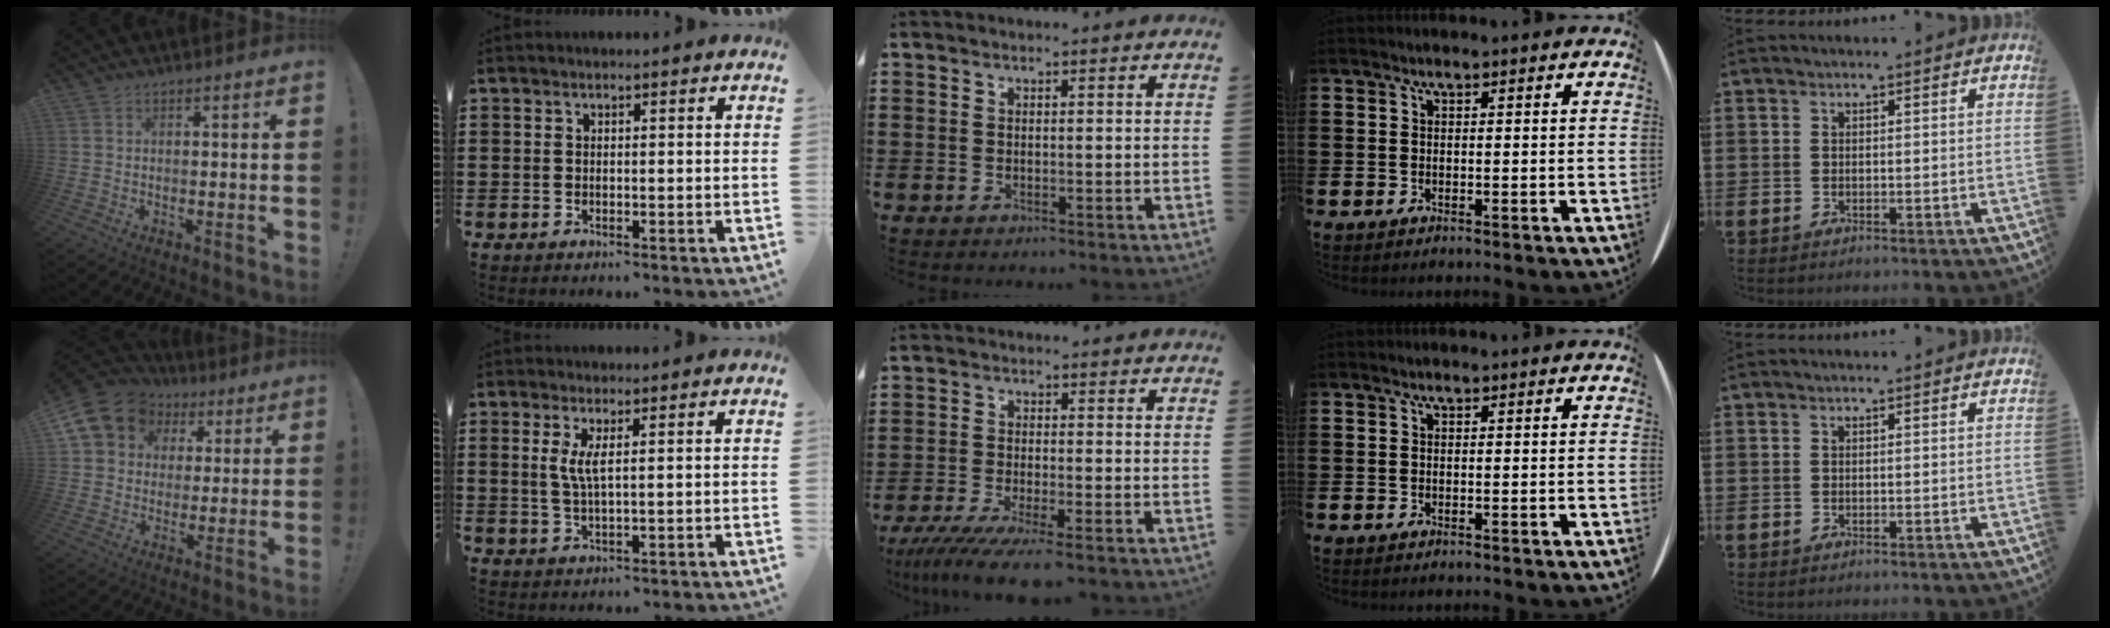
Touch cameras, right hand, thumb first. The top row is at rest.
{"thumb": {"total": 12.7, "force": [5.0, 10.5, 5.1], "torque": [-0.074, -0.022, 0.103]}, "index": {"total": 3.3, "force": [0.9, 0.4, 3.1], "torque": [-0.065, -0.002, 0.015]}, "middle": {"total": 5.3, "force": [-4.3, -0.3, 3.0], "torque": [-0.076, -0.029, -0.086]}}